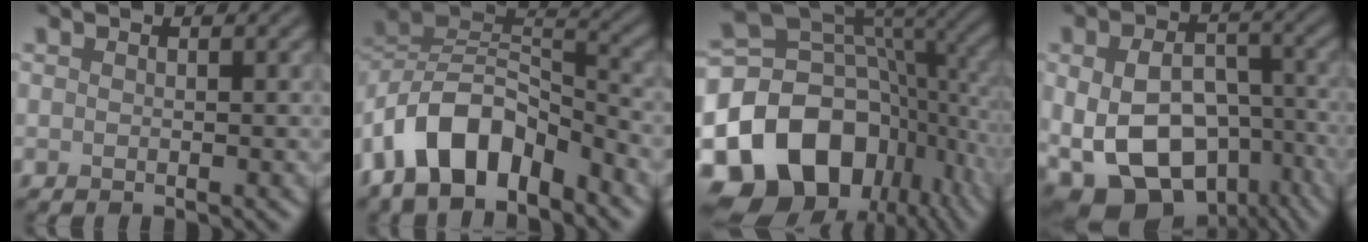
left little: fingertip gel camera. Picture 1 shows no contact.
{"total": 9.4, "force": [-5.8, 4.7, 5.7], "torque": [-0.092, 0.009, -0.116]}
{"total": 17.1, "force": [-6.5, 12.1, 10.2], "torque": [-0.201, -0.003, -0.107]}
{"total": 13.4, "force": [-4.5, 8.8, 9.2], "torque": [-0.167, -0.032, -0.053]}